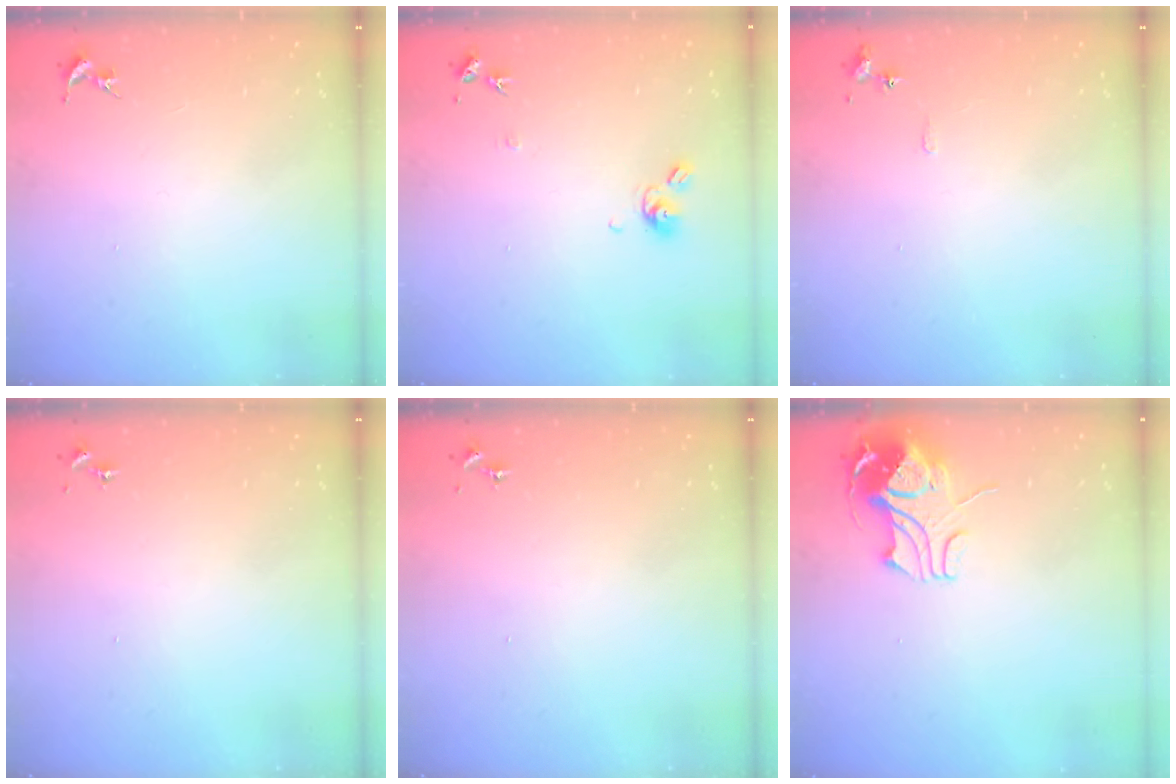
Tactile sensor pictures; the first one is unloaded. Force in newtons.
{"total": 7.9, "press": 7.9, "slide": 0.8}
{"total": 4.5, "press": 4.4, "slide": 0.6}
{"total": 0.0}
{"total": 0.0}
{"total": 10.3, "press": 10.2, "slide": 0.9}